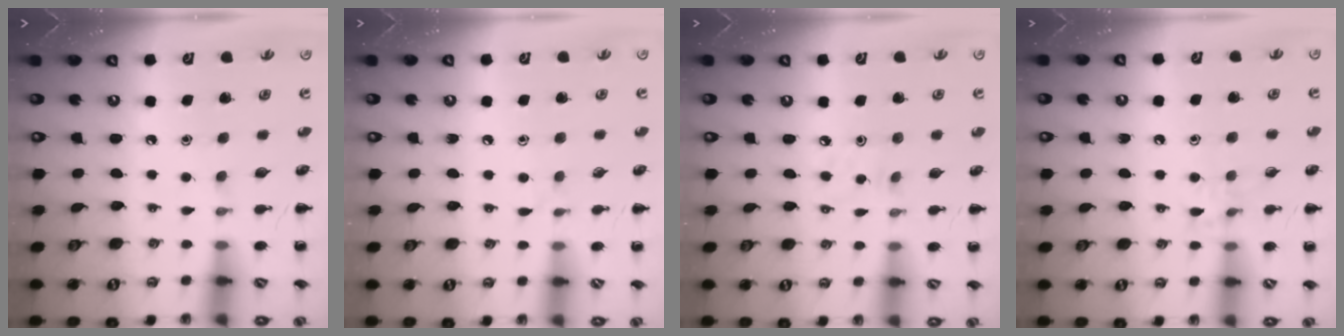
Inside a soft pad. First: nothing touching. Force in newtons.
{"total": 3.0, "press": 2.6, "slide": 1.5}
{"total": 2.7, "press": 2.5, "slide": 0.9}
{"total": 7.4, "press": 7.2, "slide": 1.7}